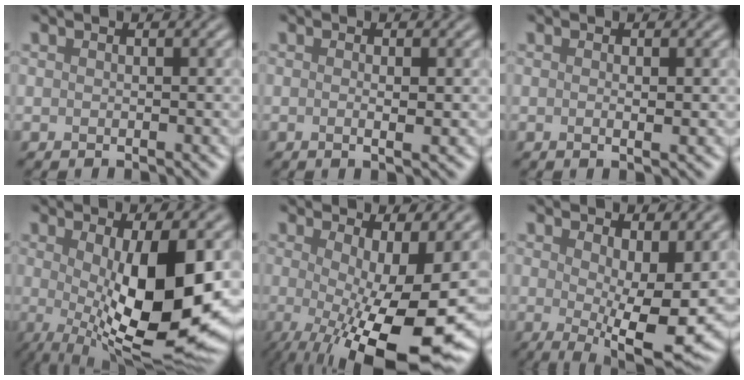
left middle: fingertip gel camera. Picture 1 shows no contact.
{"total": 1.3, "force": [-0.1, 0.3, 1.3], "torque": [-0.021, -0.001, 0.001]}
{"total": 0.9, "force": [0.0, 0.1, 0.9], "torque": [-0.016, 0.001, 0.002]}
{"total": 12.4, "force": [-0.5, 3.6, 11.8], "torque": [-0.179, -0.014, -0.001]}
{"total": 12.1, "force": [-2.2, 3.2, 11.5], "torque": [-0.160, -0.010, -0.023]}
{"total": 8.6, "force": [0.4, 2.4, 8.3], "torque": [-0.120, -0.015, 0.015]}